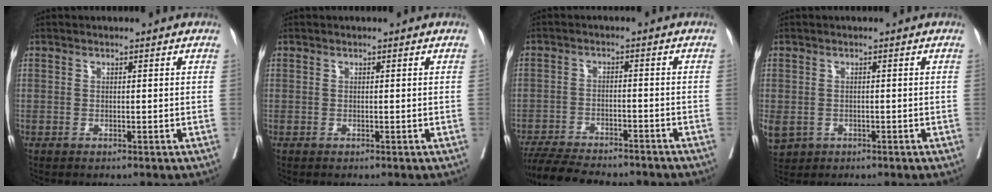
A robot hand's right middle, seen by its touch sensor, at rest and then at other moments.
{"total": 0.0}
{"total": 13.7, "force": [-12.3, 2.5, 5.5], "torque": [-0.102, -0.013, -0.178]}
{"total": 6.5, "force": [-2.5, 5.4, 2.4], "torque": [-0.075, -0.007, -0.031]}